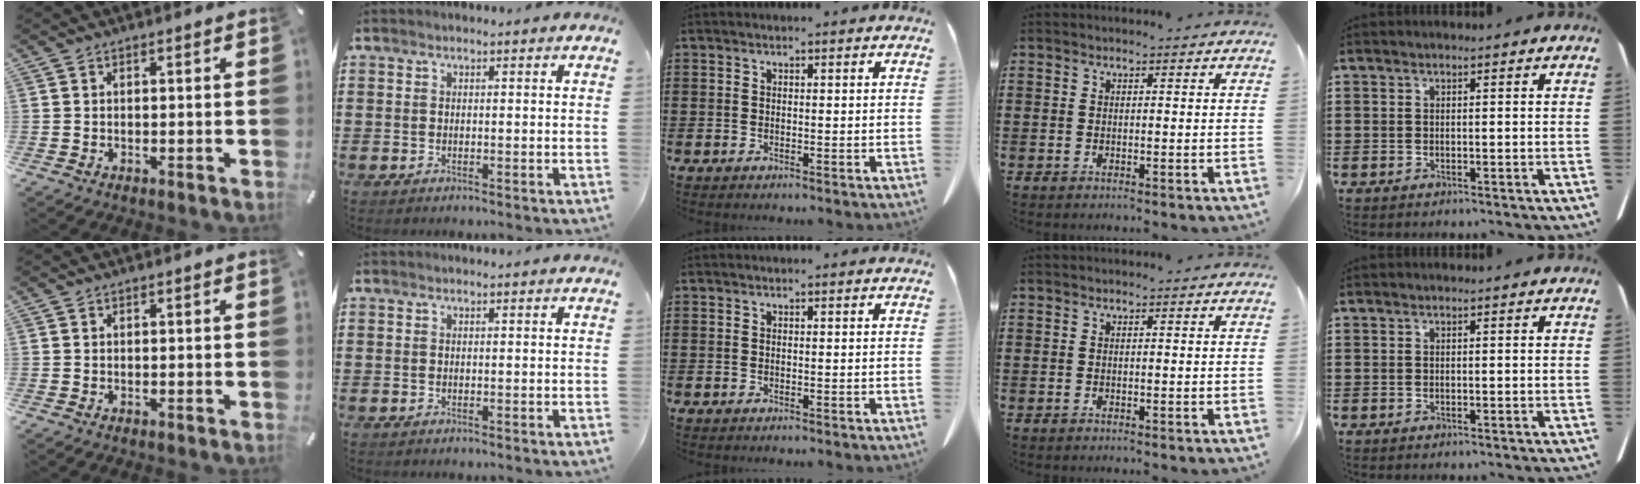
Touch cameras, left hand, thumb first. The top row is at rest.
{}